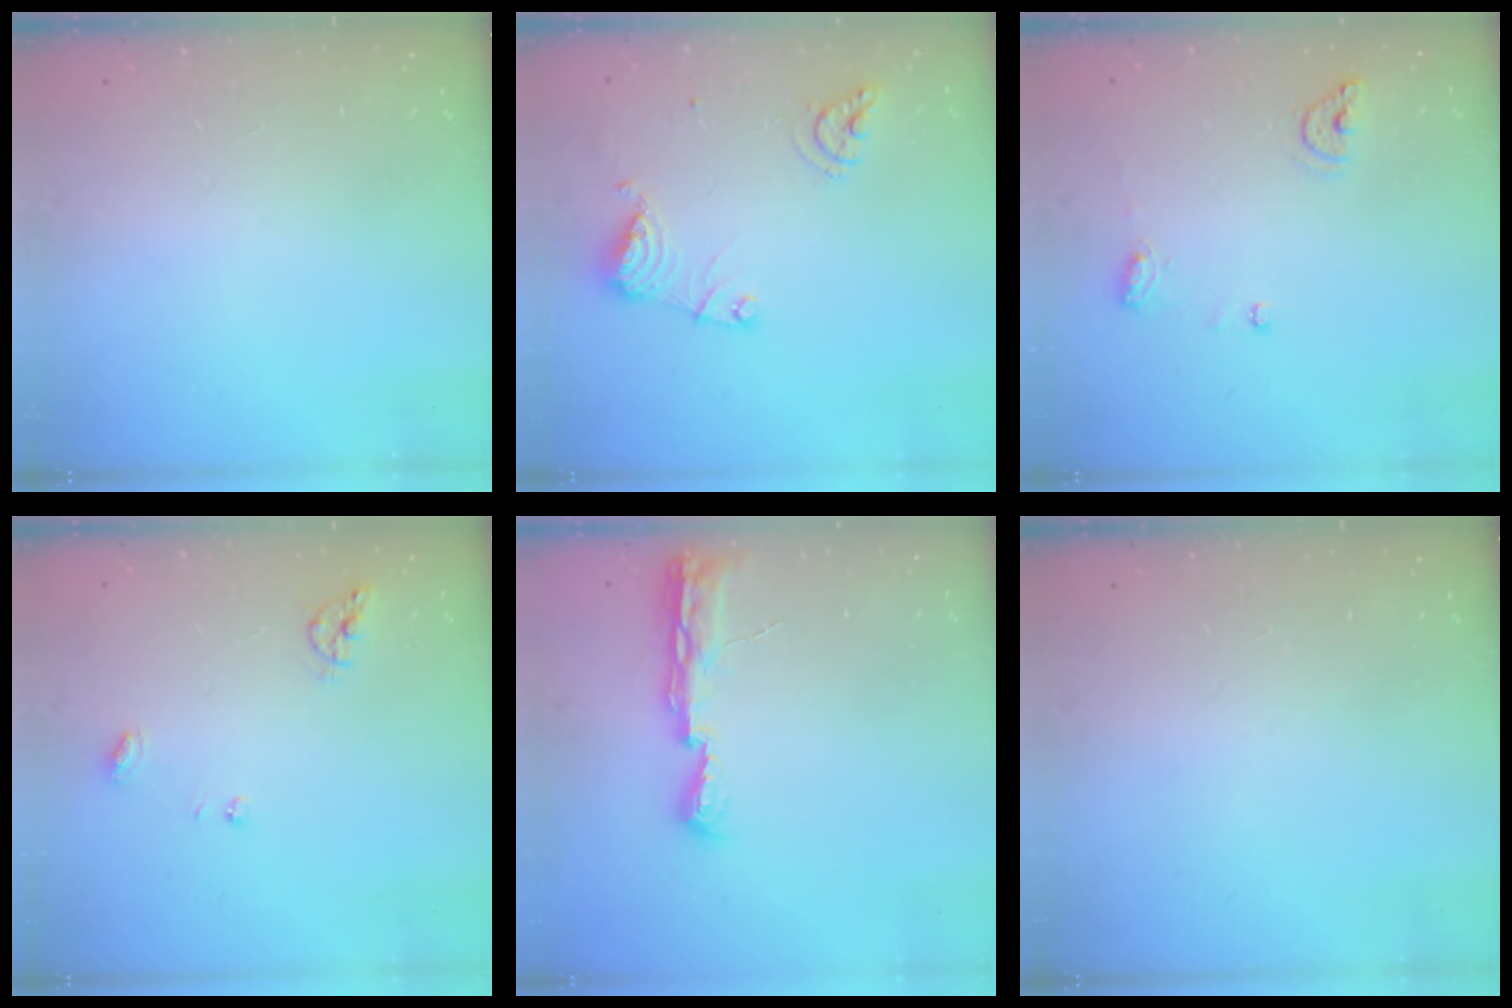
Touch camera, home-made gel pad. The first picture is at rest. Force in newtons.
{"total": 11.9, "press": 11.9, "slide": 1.3}
{"total": 7.9, "press": 7.8, "slide": 1.1}
{"total": 6.7, "press": 6.7, "slide": 0.3}
{"total": 8.1, "press": 8.0, "slide": 0.9}
{"total": 0.0}